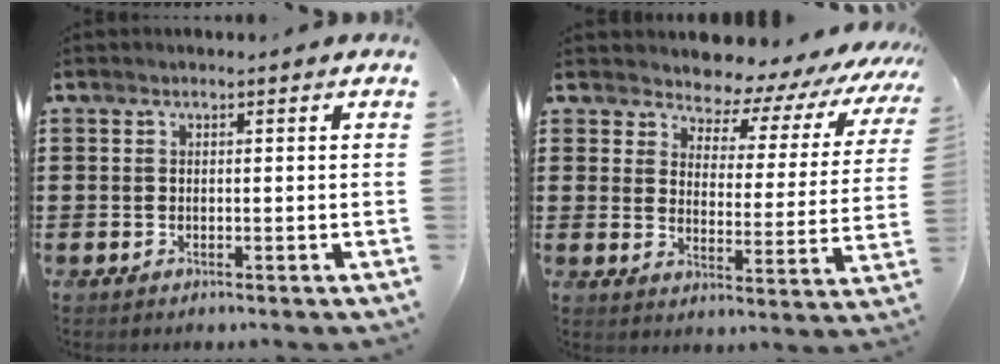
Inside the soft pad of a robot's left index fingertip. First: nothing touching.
{"total": 4.8, "force": [4.6, 1.2, 1.0], "torque": [-0.042, -0.041, 0.070]}